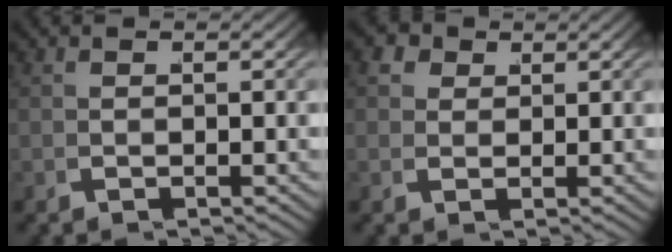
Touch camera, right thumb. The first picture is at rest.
{"total": 3.0, "force": [1.4, 2.4, 1.0], "torque": [-0.027, -0.001, 0.024]}